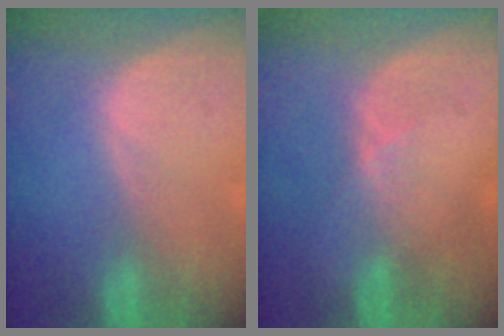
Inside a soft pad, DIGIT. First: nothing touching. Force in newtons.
{"total": 2.0, "press": 1.6, "slide": 1.3}